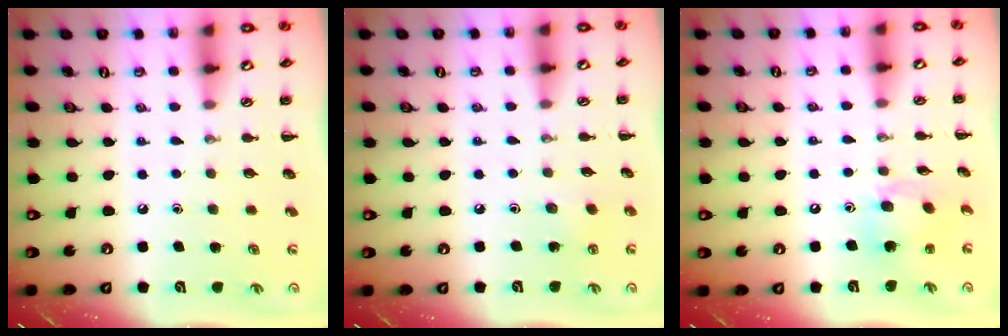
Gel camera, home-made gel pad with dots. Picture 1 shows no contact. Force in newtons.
{"total": 2.6, "press": 2.4, "slide": 0.8}
{"total": 12.0, "press": 11.6, "slide": 3.0}